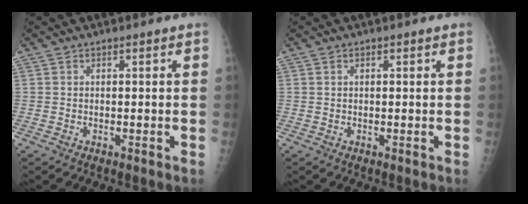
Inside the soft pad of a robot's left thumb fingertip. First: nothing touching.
{"total": 0.5, "force": [0.2, 0.3, 0.3], "torque": [-0.005, 0.000, 0.004]}